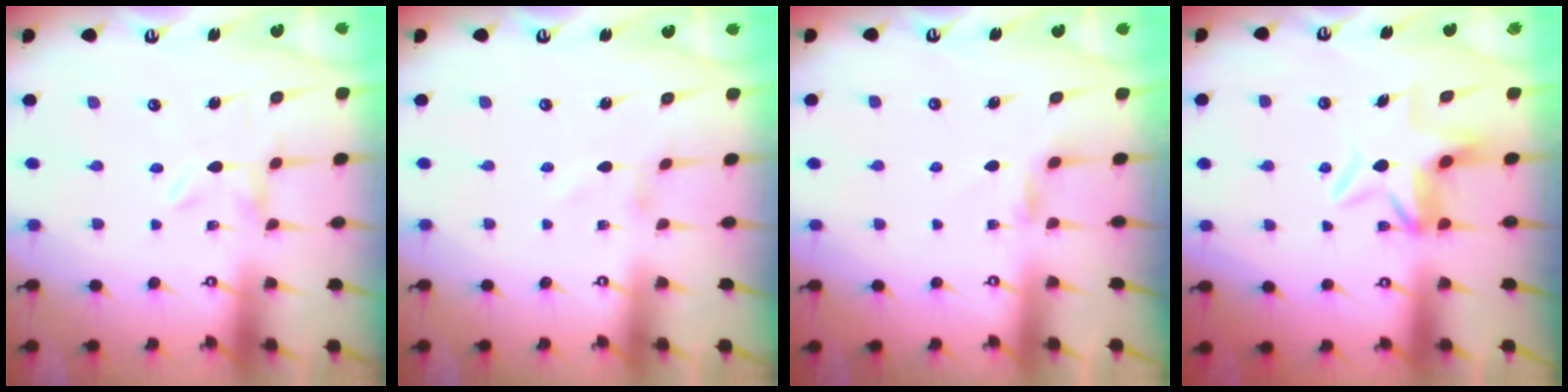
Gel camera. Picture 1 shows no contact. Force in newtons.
{"total": 0.0}
{"total": 3.7, "press": 3.6, "slide": 0.5}
{"total": 6.0, "press": 5.8, "slide": 1.7}